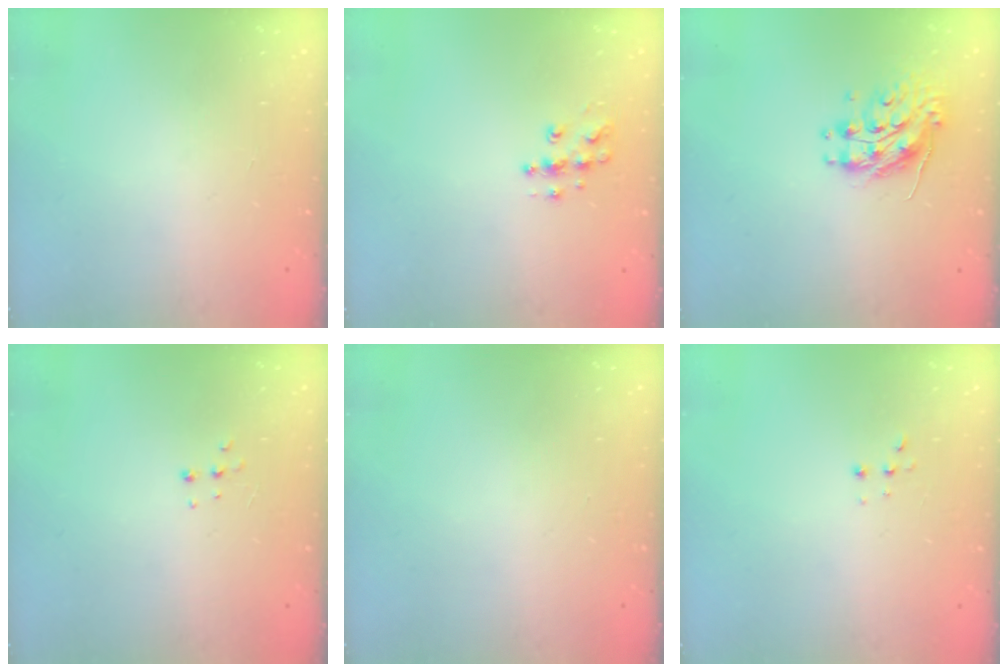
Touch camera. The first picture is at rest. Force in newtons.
{"total": 8.7, "press": 8.7, "slide": 0.5}
{"total": 10.2, "press": 10.2, "slide": 0.8}
{"total": 4.6, "press": 4.5, "slide": 0.8}
{"total": 0.0}
{"total": 2.2, "press": 2.2, "slide": 0.5}